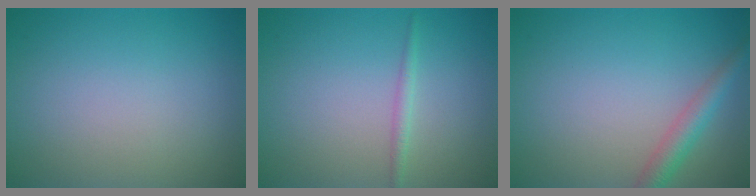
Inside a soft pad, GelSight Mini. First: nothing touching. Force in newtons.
{"total": 1.1, "press": 1.1, "slide": 0.1}
{"total": 2.7, "press": 2.7, "slide": 0.1}